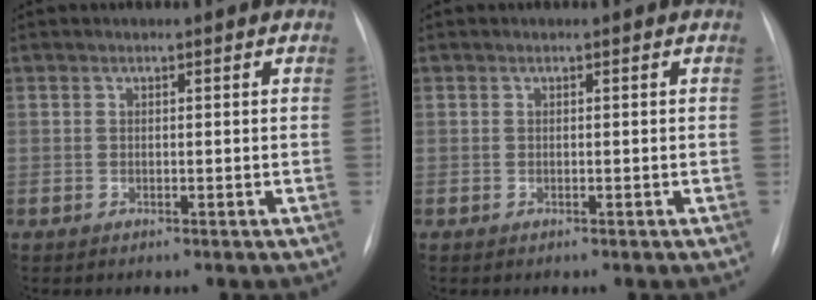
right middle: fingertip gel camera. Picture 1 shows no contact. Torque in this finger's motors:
{"motor_torque": [0.00, 0.00, 0.00, 0.00]}